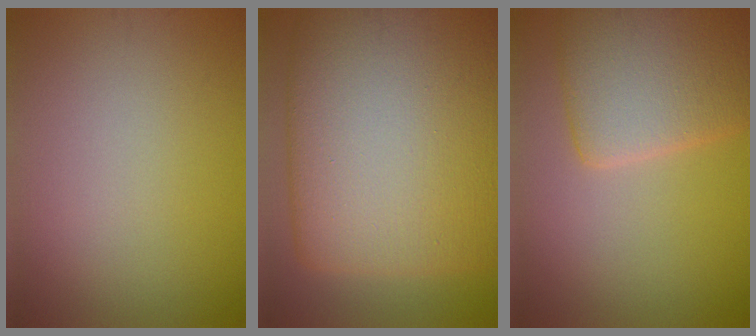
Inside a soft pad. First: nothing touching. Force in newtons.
{"total": 20.1, "press": 20.1, "slide": 0.5}
{"total": 6.1, "press": 6.1, "slide": 0.4}